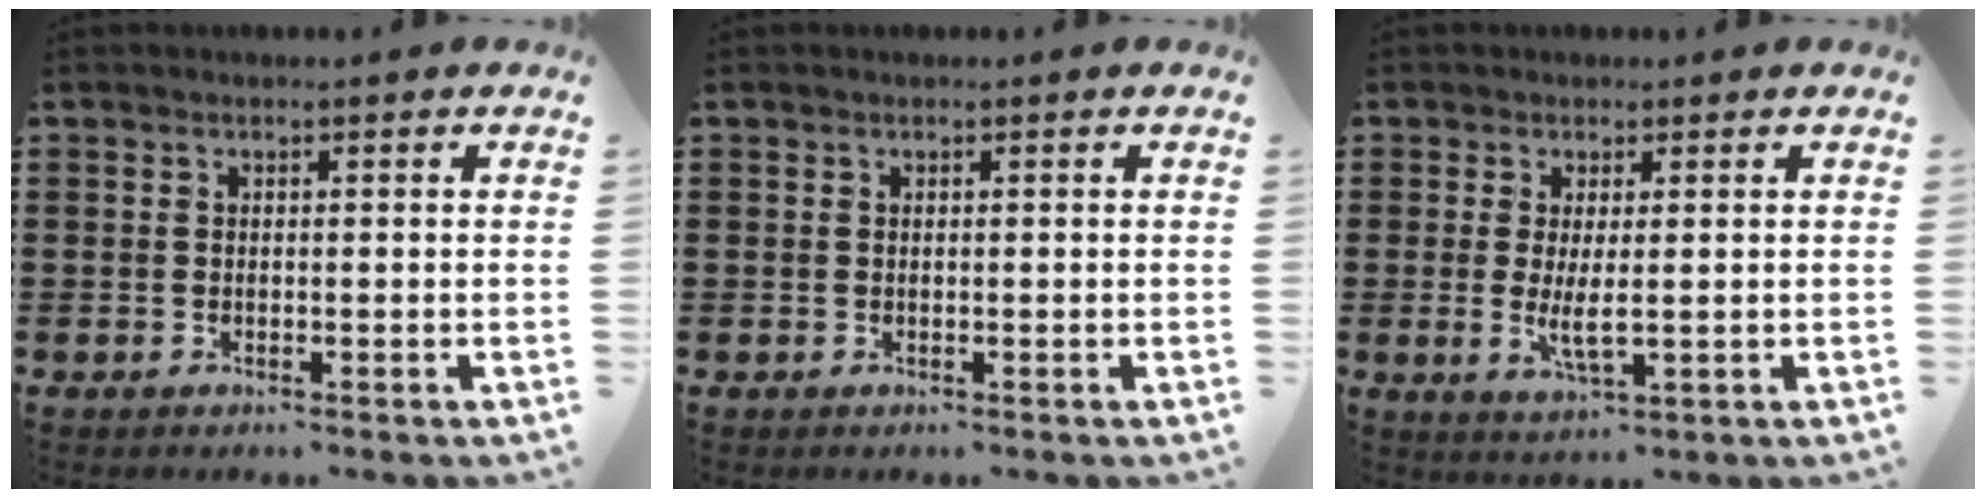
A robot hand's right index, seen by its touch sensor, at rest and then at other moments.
{"total": 0.0}
{"total": 4.2, "force": [0.2, 1.2, 4.0], "torque": [-0.070, -0.005, 0.001]}